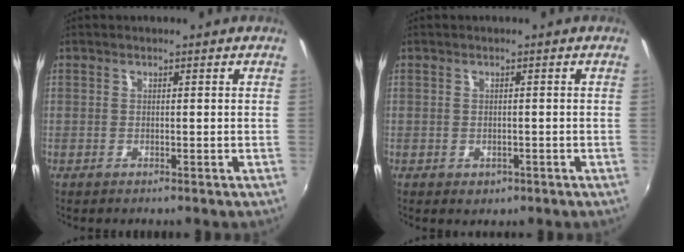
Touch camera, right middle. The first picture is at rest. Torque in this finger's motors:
{"motor_torque": [0.06, -0.05, 0.00, 0.01]}